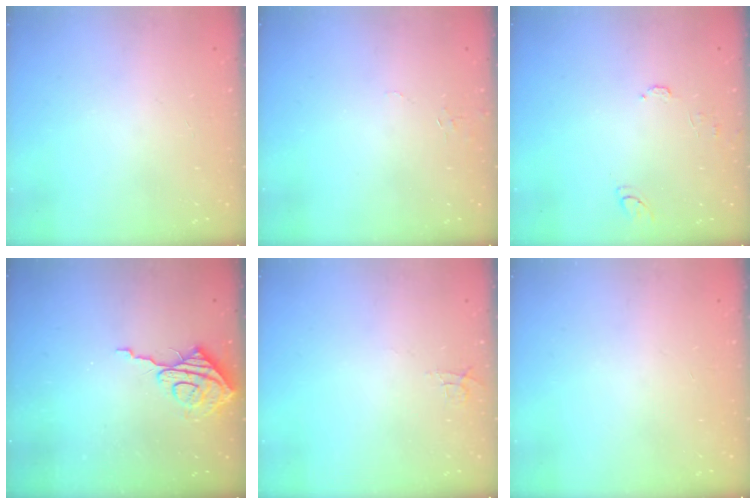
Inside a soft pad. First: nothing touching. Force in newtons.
{"total": 4.6, "press": 4.5, "slide": 0.4}
{"total": 6.0, "press": 5.9, "slide": 0.6}
{"total": 9.5, "press": 9.4, "slide": 0.8}
{"total": 2.9, "press": 2.9, "slide": 0.3}
{"total": 0.0}